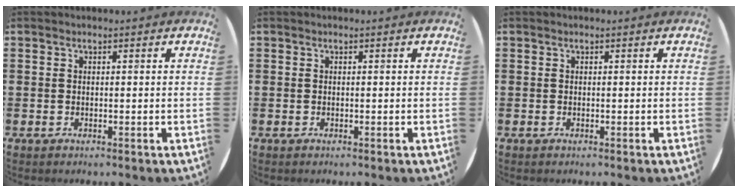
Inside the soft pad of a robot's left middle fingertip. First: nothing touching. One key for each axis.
{"total": 0.0}
{"total": 0.0}